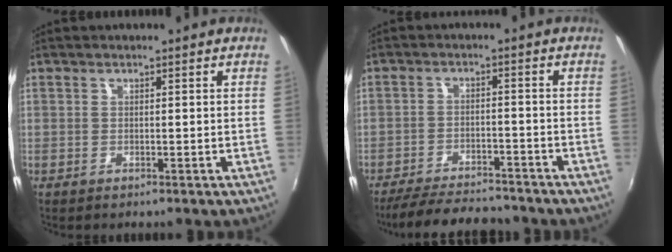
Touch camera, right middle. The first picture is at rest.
{"total": 12.7, "force": [-11.3, 2.9, 5.0], "torque": [-0.119, -0.009, -0.172]}